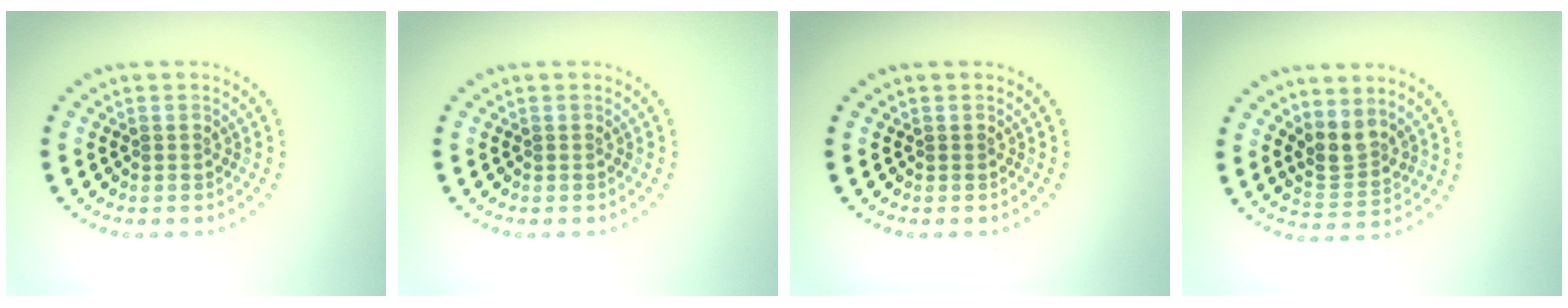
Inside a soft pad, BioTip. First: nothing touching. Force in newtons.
{"total": 0.0}
{"total": 0.0}
{"total": 2.5, "press": 2.0, "slide": 1.5}